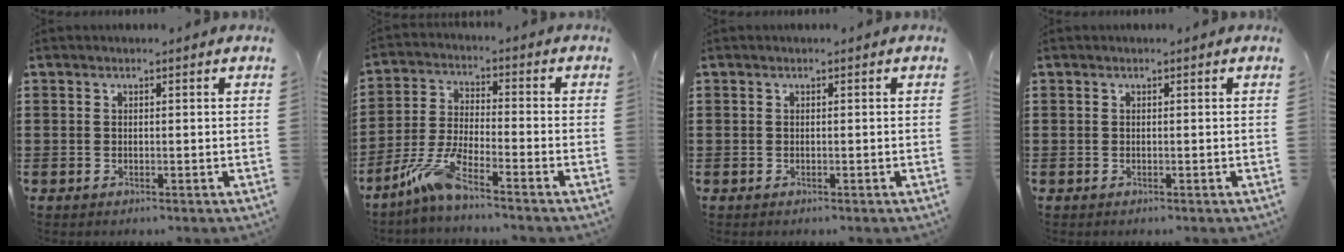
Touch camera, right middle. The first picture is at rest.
{"total": 7.4, "force": [-5.4, 0.7, 5.1], "torque": [-0.123, -0.015, -0.107]}
{"total": 0.0}
{"total": 0.0}